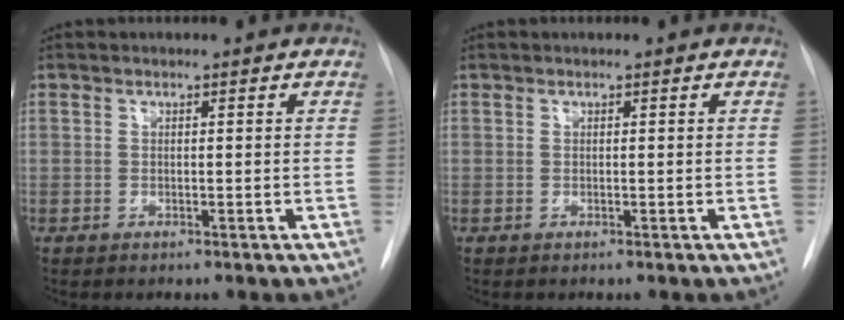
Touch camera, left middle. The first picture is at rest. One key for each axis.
{"total": 0.0}